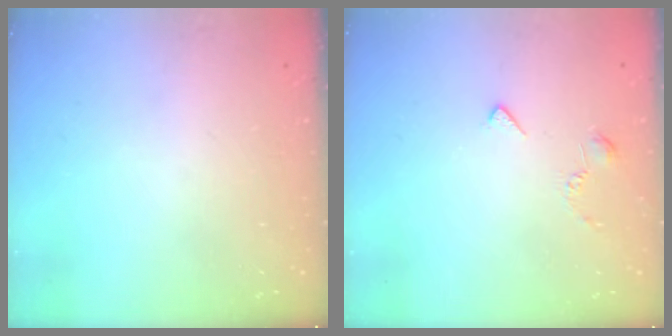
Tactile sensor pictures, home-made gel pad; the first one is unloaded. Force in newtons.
{"total": 3.0, "press": 2.9, "slide": 0.7}